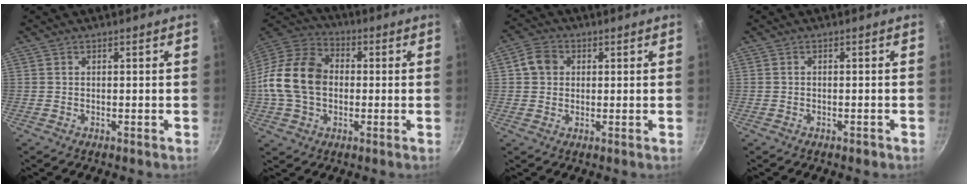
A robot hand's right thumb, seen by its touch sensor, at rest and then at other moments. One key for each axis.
{"total": 16.2, "fx": -0.5, "fy": 12.1, "fz": 10.9, "tx": -0.181, "ty": 0.031, "tz": -0.025}
{"total": 4.9, "fx": 0.9, "fy": 4.2, "fz": 2.2, "tx": -0.024, "ty": 0.007, "tz": 0.006}
{"total": 1.1, "fx": -0.7, "fy": 0.6, "fz": 0.6, "tx": -0.011, "ty": 0.007, "tz": -0.008}